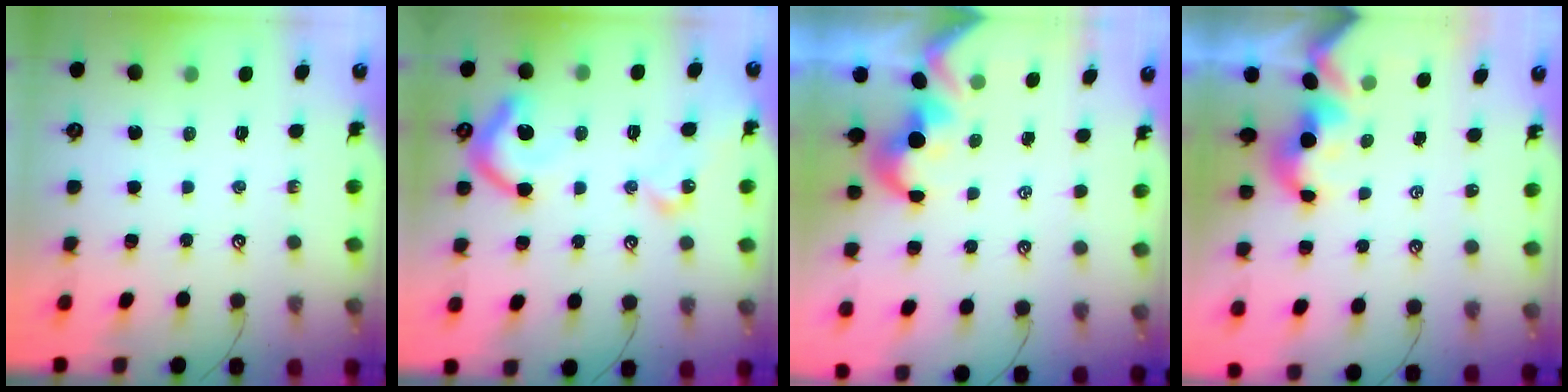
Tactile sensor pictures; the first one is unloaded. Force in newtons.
{"total": 12.7, "press": 12.7, "slide": 1.2}
{"total": 1.7, "press": 1.4, "slide": 1.0}
{"total": 2.5, "press": 2.5, "slide": 0.2}